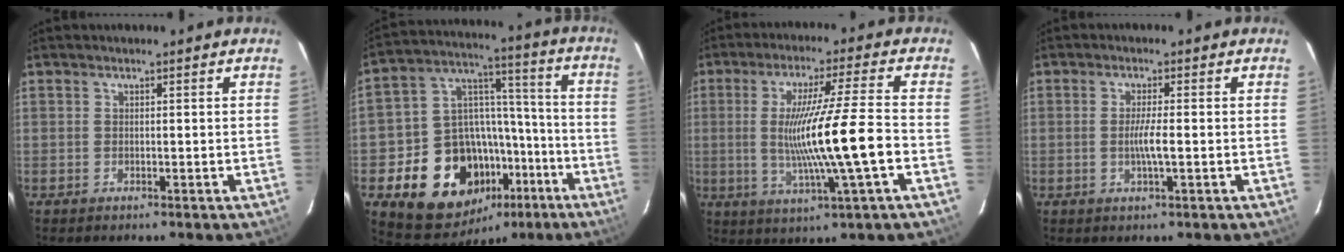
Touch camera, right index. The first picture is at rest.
{"total": 20.2, "force": [-9.3, 15.6, 8.9], "torque": [-0.185, 0.066, -0.114]}
{"total": 14.2, "force": [-2.4, -0.9, 14.0], "torque": [-0.244, -0.021, -0.030]}
{"total": 3.3, "force": [-0.6, -0.2, 3.3], "torque": [-0.061, -0.004, -0.012]}